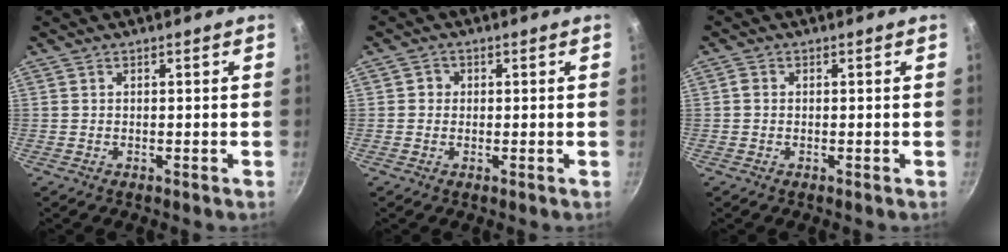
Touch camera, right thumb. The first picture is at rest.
{"total": 1.8, "force": [0.1, 1.7, 0.4], "torque": [0.002, 0.003, -0.003]}
{"total": 1.0, "force": [0.0, 0.8, 0.5], "torque": [-0.009, 0.005, -0.002]}